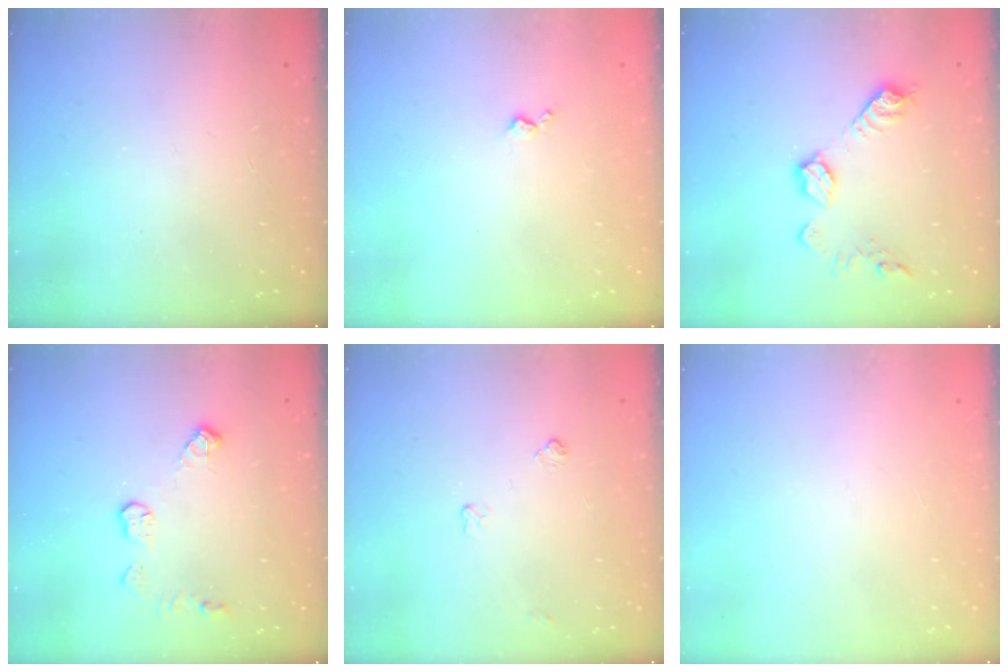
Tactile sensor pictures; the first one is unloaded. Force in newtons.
{"total": 4.3, "press": 4.2, "slide": 0.5}
{"total": 11.4, "press": 11.4, "slide": 0.4}
{"total": 7.1, "press": 7.1, "slide": 0.2}
{"total": 4.7, "press": 4.6, "slide": 0.6}
{"total": 0.0}